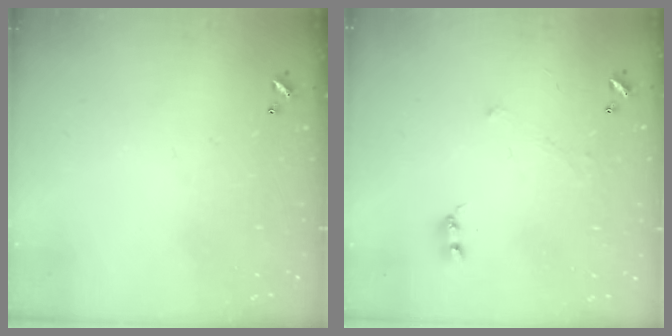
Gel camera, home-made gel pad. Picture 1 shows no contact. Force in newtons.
{"total": 0.0}